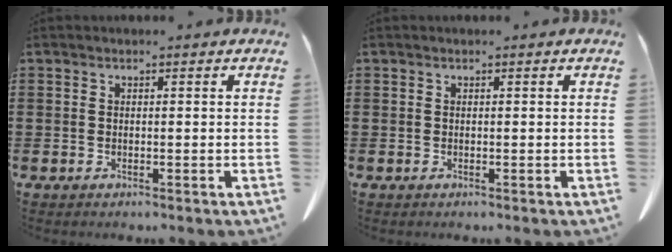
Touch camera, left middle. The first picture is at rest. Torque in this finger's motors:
{"motor_torque": [-0.06, 0.07, 0.00, 0.00]}